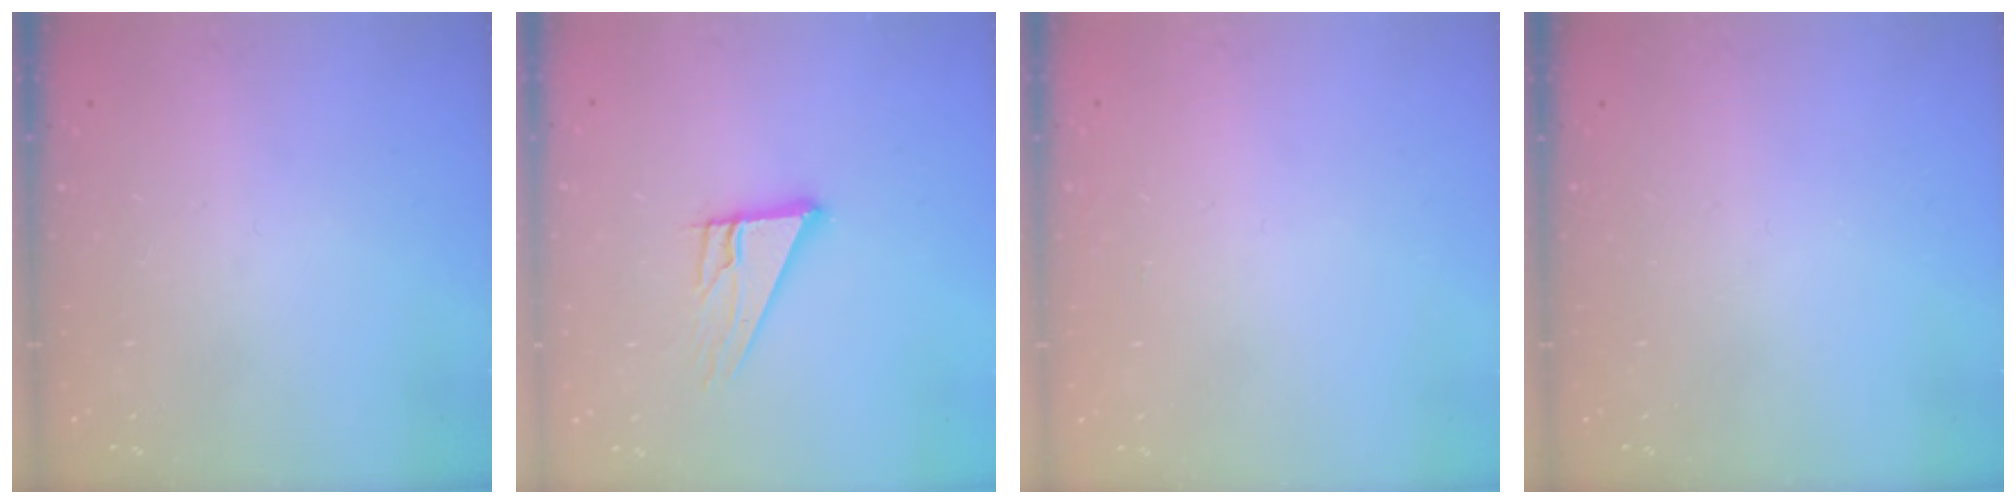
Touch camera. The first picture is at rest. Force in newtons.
{"total": 10.7, "press": 10.7, "slide": 0.7}
{"total": 0.9, "press": 0.9, "slide": 0.0}
{"total": 0.0}